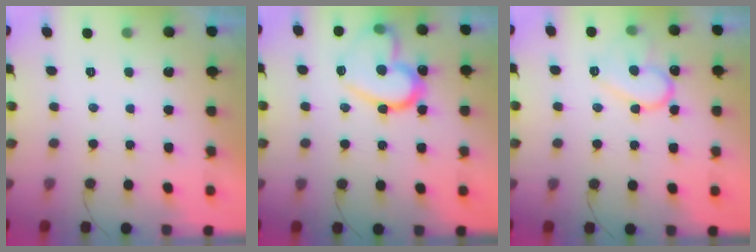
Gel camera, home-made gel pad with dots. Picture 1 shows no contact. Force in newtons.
{"total": 19.4, "press": 19.3, "slide": 1.7}
{"total": 12.8, "press": 12.7, "slide": 1.2}